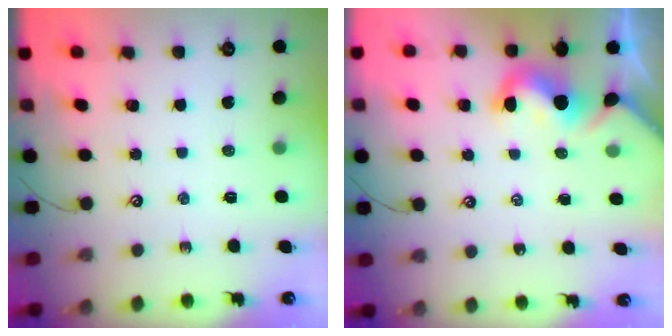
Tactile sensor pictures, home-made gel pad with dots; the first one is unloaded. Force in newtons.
{"total": 3.0, "press": 2.9, "slide": 0.5}